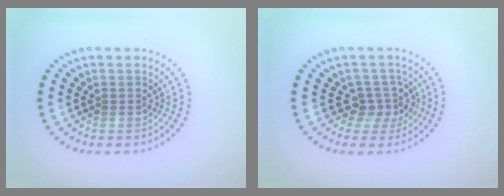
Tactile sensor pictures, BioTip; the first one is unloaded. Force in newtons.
{"total": 2.7, "press": 2.0, "slide": 1.8}